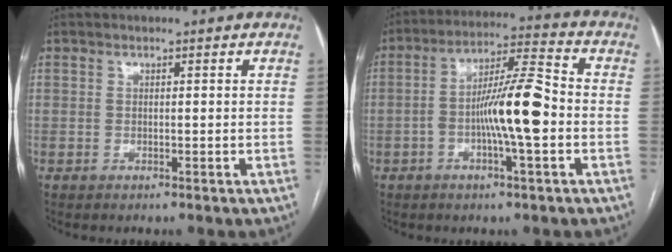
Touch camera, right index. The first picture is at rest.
{"total": 11.1, "force": [-2.3, 1.1, 10.8], "torque": [-0.191, 0.015, -0.044]}